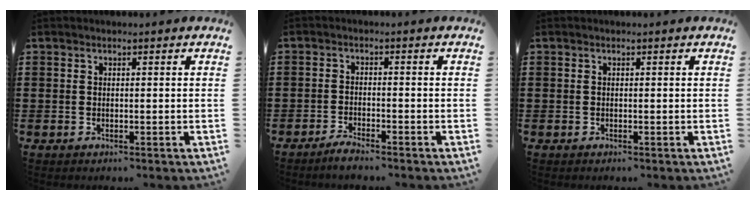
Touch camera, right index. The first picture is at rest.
{"total": 1.9, "force": [-1.9, 0.0, 0.3], "torque": [-0.008, 0.004, -0.037]}
{"total": 0.0}